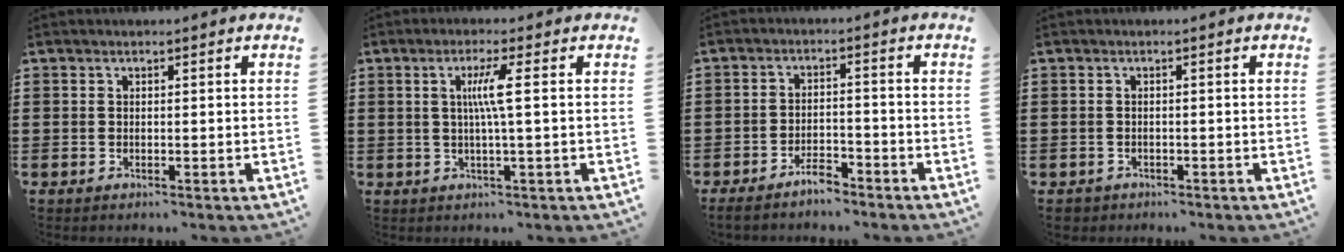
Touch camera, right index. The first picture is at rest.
{"total": 4.4, "force": [0.4, -0.4, 4.3], "torque": [-0.082, -0.005, 0.002]}
{"total": 3.8, "force": [-3.3, 0.8, 1.7], "torque": [-0.036, 0.006, -0.066]}
{"total": 0.9, "force": [-0.8, 0.3, -0.1], "torque": [-0.002, 0.002, -0.019]}